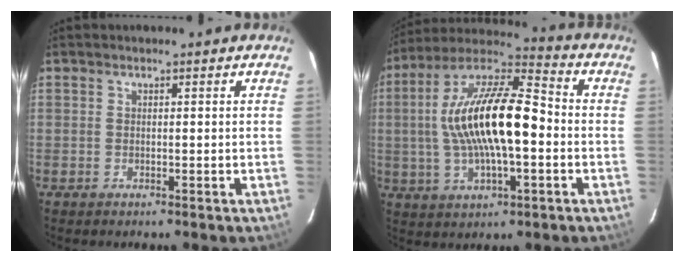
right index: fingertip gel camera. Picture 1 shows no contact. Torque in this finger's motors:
{"motor_torque": [1.82, 0.32, 1.05, 0.21]}